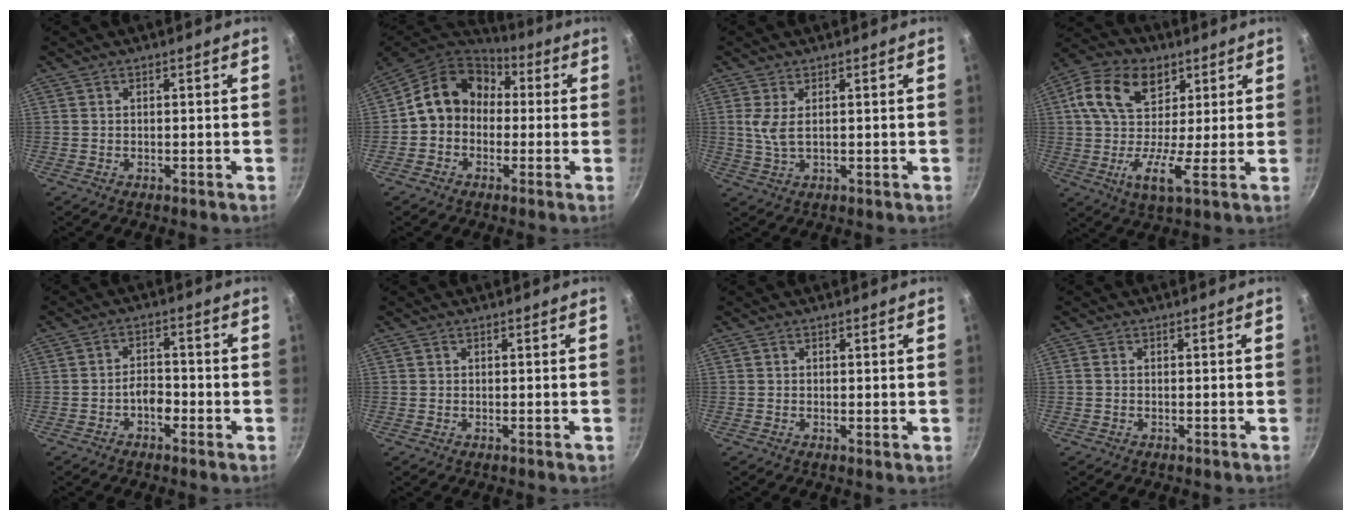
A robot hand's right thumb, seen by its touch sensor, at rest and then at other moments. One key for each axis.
{"total": 13.4, "fx": 0.7, "fy": 11.1, "fz": 7.5, "tx": -0.094, "ty": 0.042, "tz": -0.011}
{"total": 3.7, "fx": 0.9, "fy": 1.3, "fz": 3.4, "tx": -0.075, "ty": -0.004, "tz": 0.022}
{"total": 14.5, "fx": 4.5, "fy": 8.6, "fz": 10.7, "tx": -0.177, "ty": -0.003, "tz": 0.061}
{"total": 3.7, "fx": -1.8, "fy": 2.0, "fz": 2.4, "tx": -0.027, "ty": 0.022, "tz": -0.033}
{"total": 0.0}
{"total": 0.7, "fx": 0.1, "fy": 0.2, "fz": 0.7, "tx": -0.010, "ty": -0.005, "tz": 0.000}
{"total": 0.6, "fx": -0.1, "fy": 0.5, "fz": 0.4, "tx": -0.008, "ty": 0.003, "tz": -0.003}